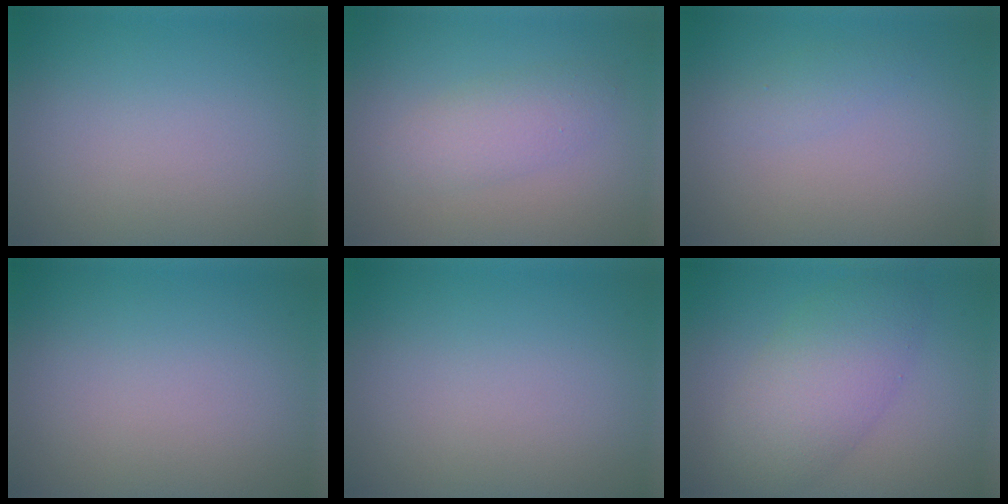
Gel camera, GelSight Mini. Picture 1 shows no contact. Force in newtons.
{"total": 2.5, "press": 2.5, "slide": 0.1}
{"total": 1.0, "press": 1.0, "slide": 0.0}
{"total": 0.0}
{"total": 0.0}
{"total": 5.8, "press": 5.8, "slide": 0.2}